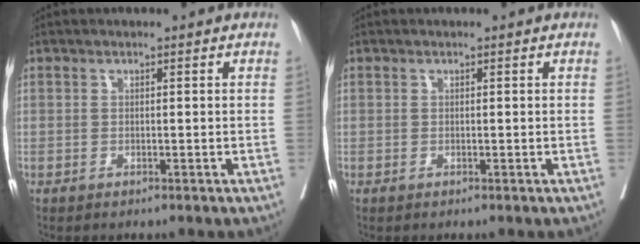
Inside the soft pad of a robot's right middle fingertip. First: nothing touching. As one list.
[{"total": 0.0}]